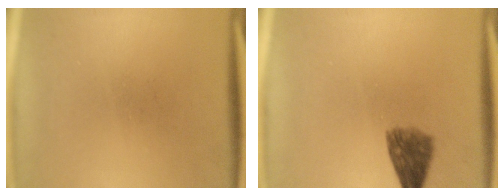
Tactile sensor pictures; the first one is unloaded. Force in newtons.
{"total": 4.9}